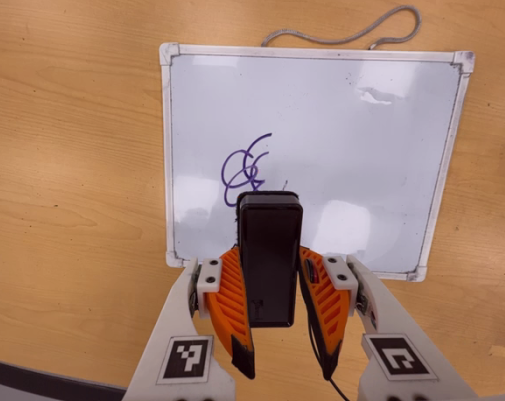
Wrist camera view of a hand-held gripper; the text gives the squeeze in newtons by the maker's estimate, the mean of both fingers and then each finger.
{"total": 5.8, "left": 4.1, "right": 7.4}